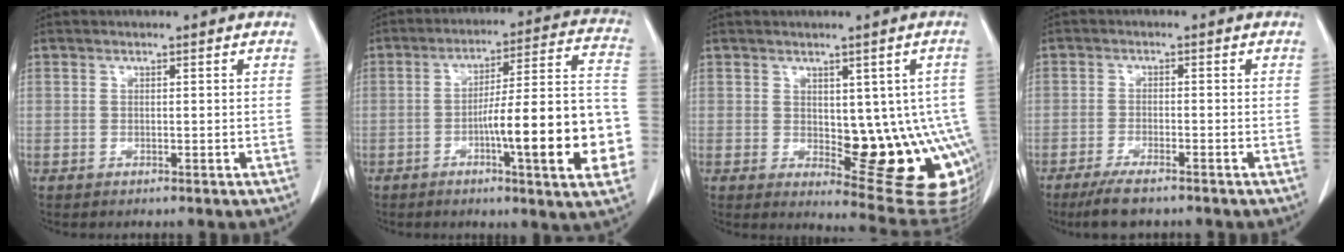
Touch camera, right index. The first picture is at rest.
{"total": 19.2, "force": [-5.3, 1.5, 18.4], "torque": [-0.203, 0.021, -0.069]}
{"total": 15.2, "force": [-2.0, 6.0, 13.9], "torque": [-0.109, 0.005, -0.004]}
{"total": 5.3, "force": [-4.1, 0.8, 3.2], "torque": [-0.064, -0.013, -0.067]}